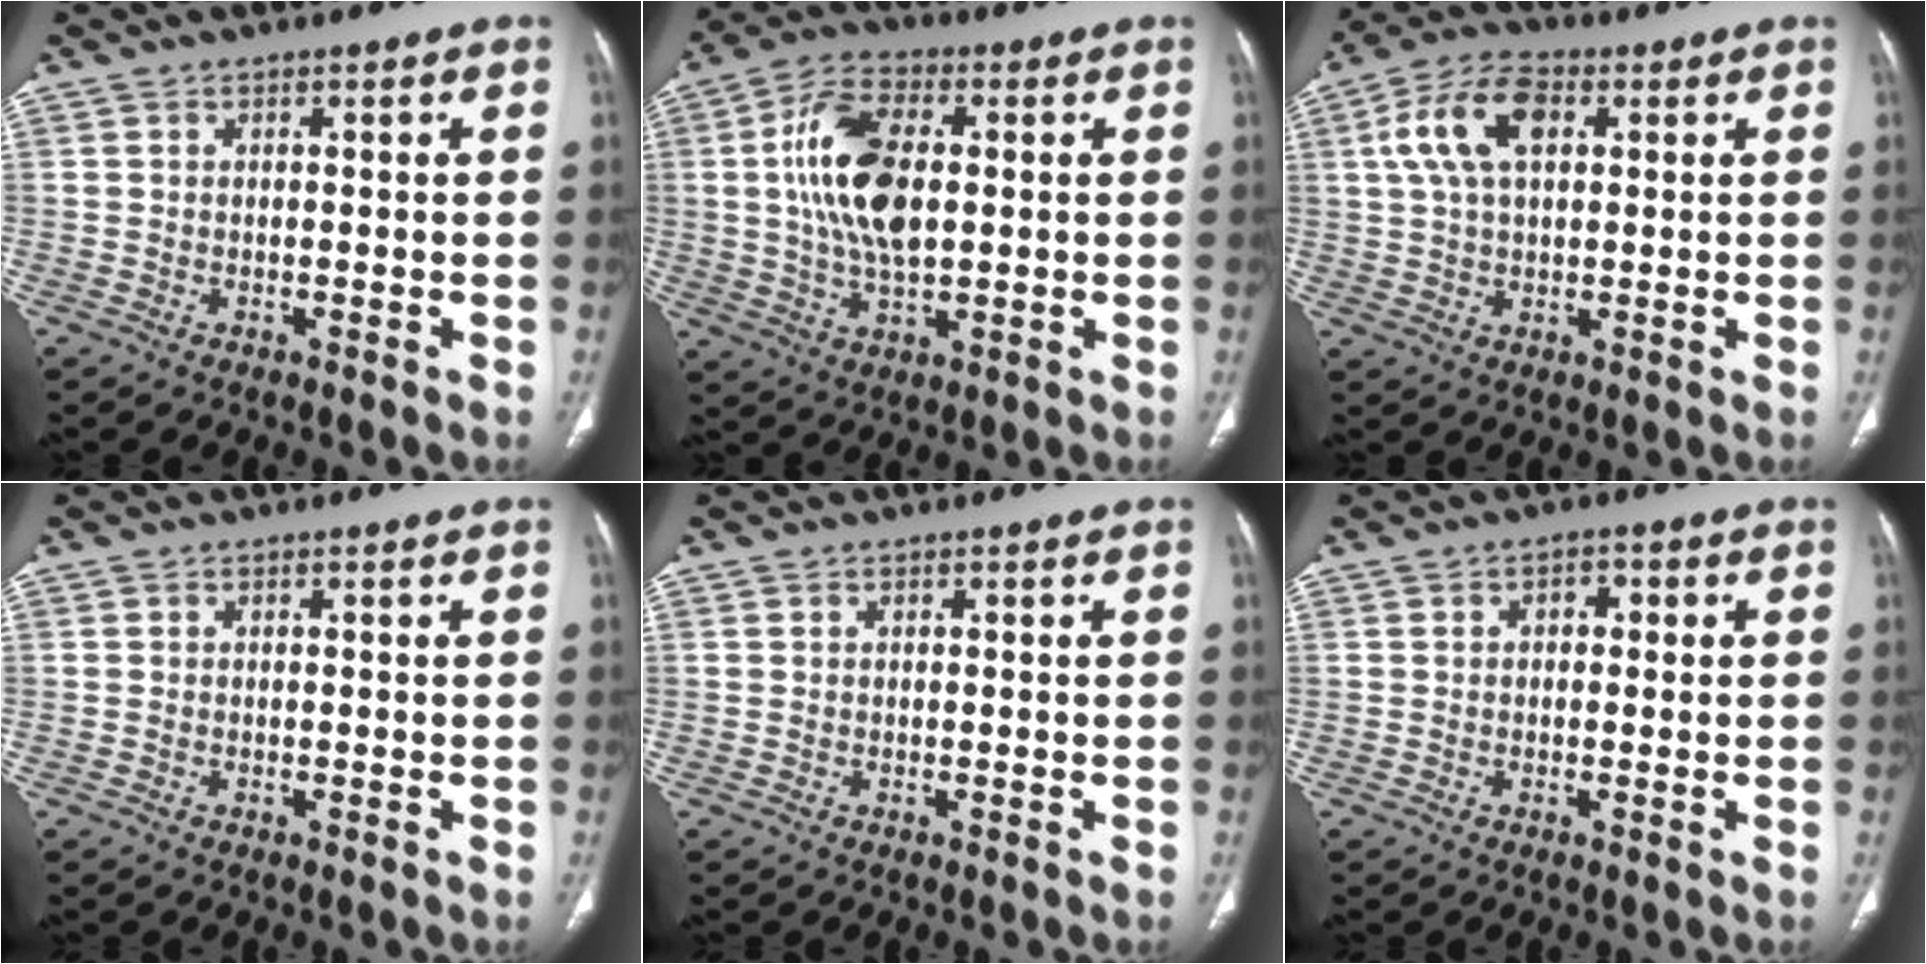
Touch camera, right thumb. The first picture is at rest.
{"total": 14.4, "force": [1.7, 7.7, 12.1], "torque": [-0.228, 0.008, 0.031]}
{"total": 10.9, "force": [3.0, 6.2, 8.4], "torque": [-0.162, 0.017, 0.052]}
{"total": 0.0}
{"total": 0.0}
{"total": 2.2, "force": [0.4, 1.5, 1.6], "torque": [-0.013, 0.008, 0.002]}